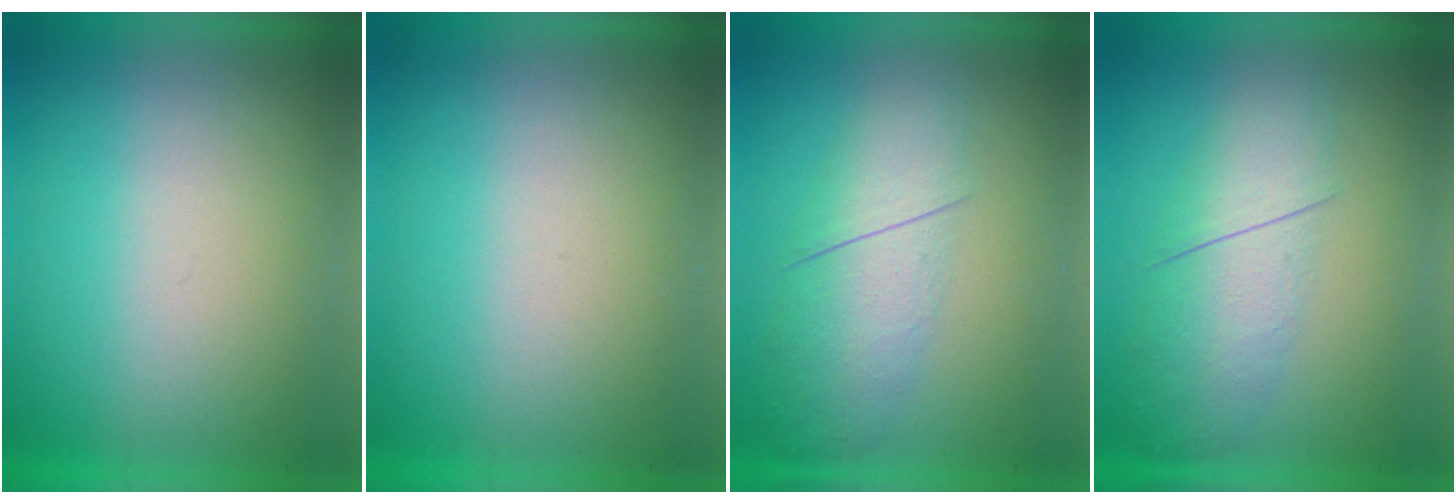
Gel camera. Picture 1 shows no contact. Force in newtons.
{"total": 0.0}
{"total": 3.0}
{"total": 3.1}